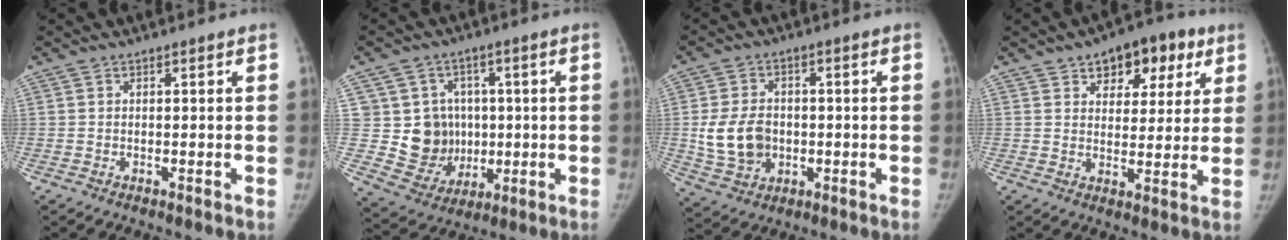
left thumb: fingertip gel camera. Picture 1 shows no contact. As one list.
[{"total": 12.0, "force": [0.9, 11.4, 3.9], "torque": [-0.015, 0.007, 0.037]}, {"total": 10.1, "force": [-0.8, 7.9, 6.2], "torque": [-0.097, 0.004, -0.003]}, {"total": 11.8, "force": [6.2, 7.0, 7.1], "torque": [-0.047, -0.014, 0.084]}]